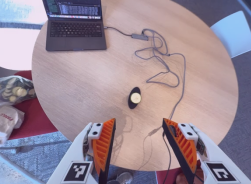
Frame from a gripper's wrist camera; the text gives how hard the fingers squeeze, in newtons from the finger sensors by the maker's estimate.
{"total": 0.0}